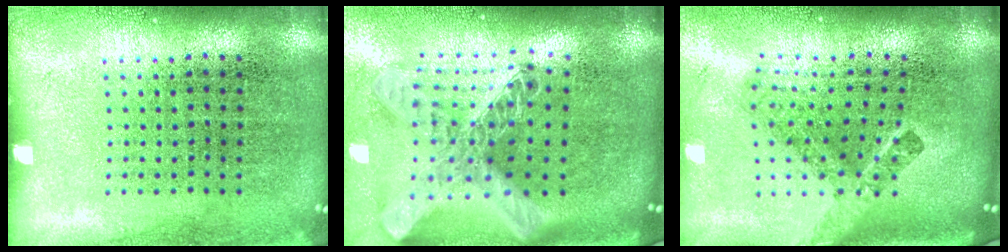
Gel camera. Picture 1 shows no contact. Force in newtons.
{"total": 3.0, "press": 2.0, "slide": 2.2}
{"total": 2.5, "press": 1.6, "slide": 2.0}